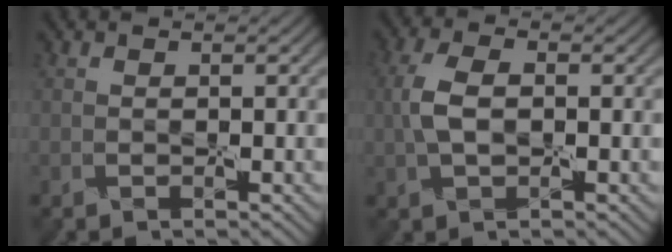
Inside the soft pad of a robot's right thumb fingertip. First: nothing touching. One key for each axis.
{"total": 4.0, "fx": -0.1, "fy": 2.1, "fz": 3.5, "tx": -0.085, "ty": 0.011, "tz": -0.006}